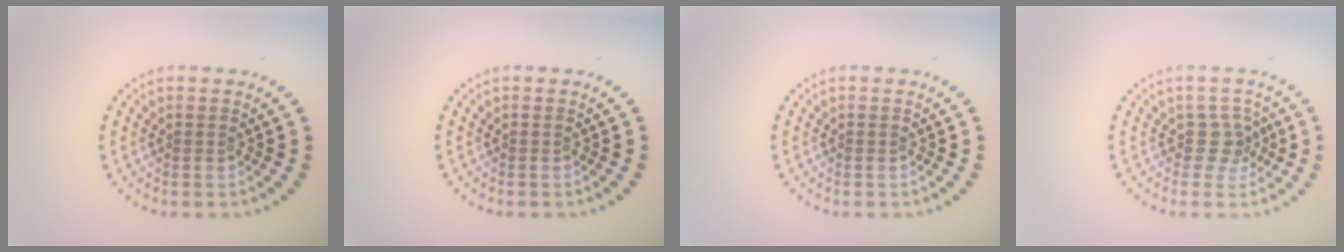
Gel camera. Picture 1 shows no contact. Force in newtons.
{"total": 0.0}
{"total": 0.0}
{"total": 2.0, "press": 1.5, "slide": 1.4}